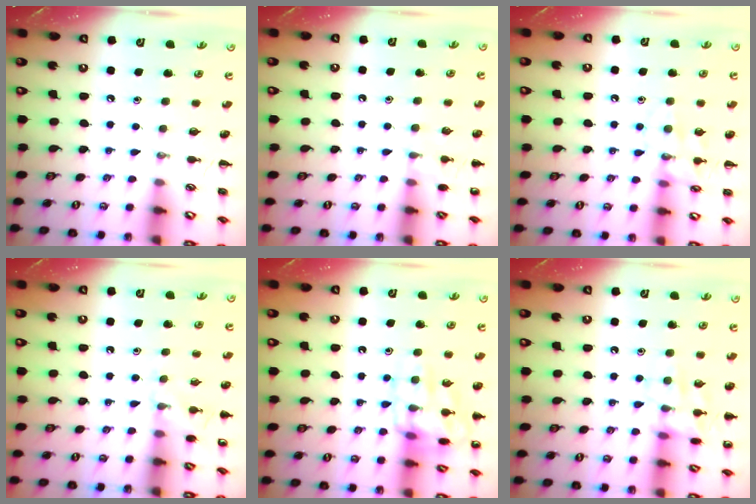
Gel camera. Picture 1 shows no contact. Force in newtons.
{"total": 6.6, "press": 6.3, "slide": 1.9}
{"total": 10.1, "press": 10.1, "slide": 0.5}
{"total": 6.9, "press": 6.6, "slide": 2.1}
{"total": 14.4, "press": 14.3, "slide": 1.4}
{"total": 11.2, "press": 11.2, "slide": 0.8}